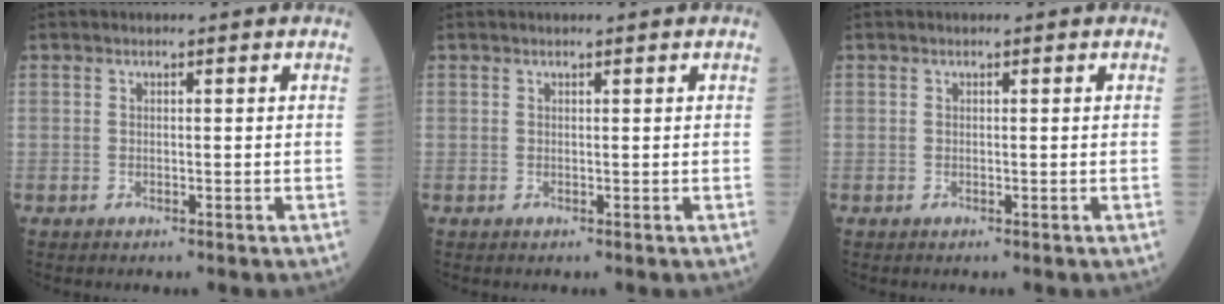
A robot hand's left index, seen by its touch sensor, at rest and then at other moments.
{"total": 0.5, "force": [0.5, -0.1, 0.2], "torque": [-0.003, 0.005, 0.009]}
{"total": 0.0}